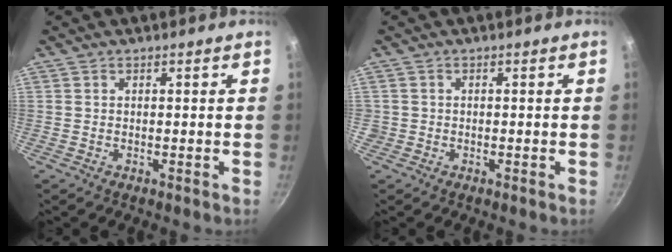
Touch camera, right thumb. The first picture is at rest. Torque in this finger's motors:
{"motor_torque": [0.35, 0.72, 0.25, -0.03, 0.01]}